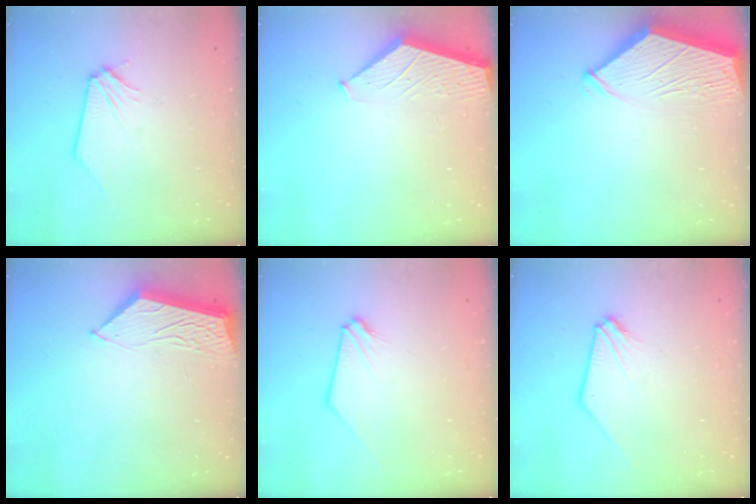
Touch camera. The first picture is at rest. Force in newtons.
{"total": 1.6, "press": 1.6, "slide": 0.2}
{"total": 4.2, "press": 4.1, "slide": 0.6}
{"total": 4.5, "press": 4.4, "slide": 0.4}
{"total": 0.0}
{"total": 0.7, "press": 0.7, "slide": 0.2}